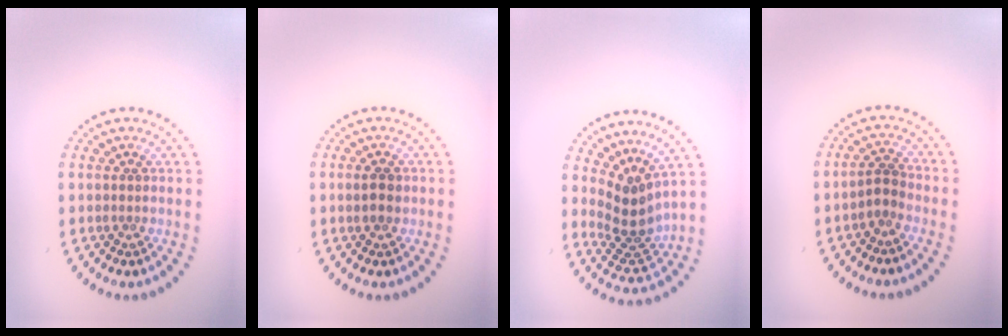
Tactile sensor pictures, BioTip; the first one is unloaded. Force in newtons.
{"total": 1.6, "press": 1.6, "slide": 0.1}
{"total": 3.6, "press": 2.7, "slide": 2.4}
{"total": 1.4, "press": 1.1, "slide": 0.8}